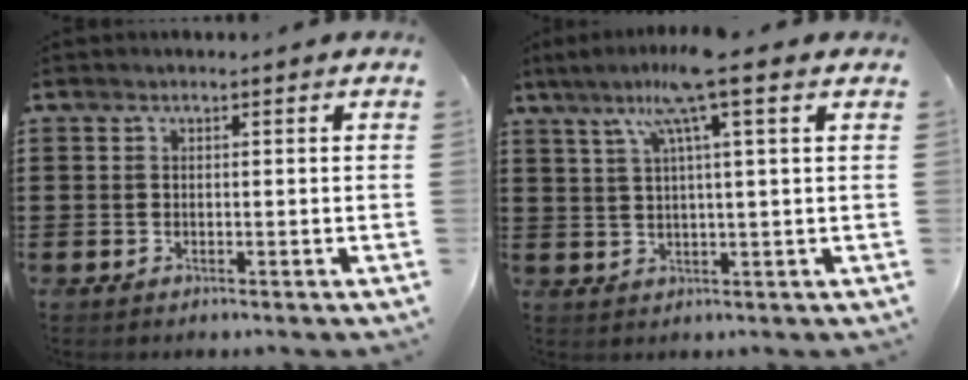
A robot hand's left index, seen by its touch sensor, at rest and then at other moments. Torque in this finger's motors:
{"motor_torque": [2.14, 0.00, 0.91, 0.21]}